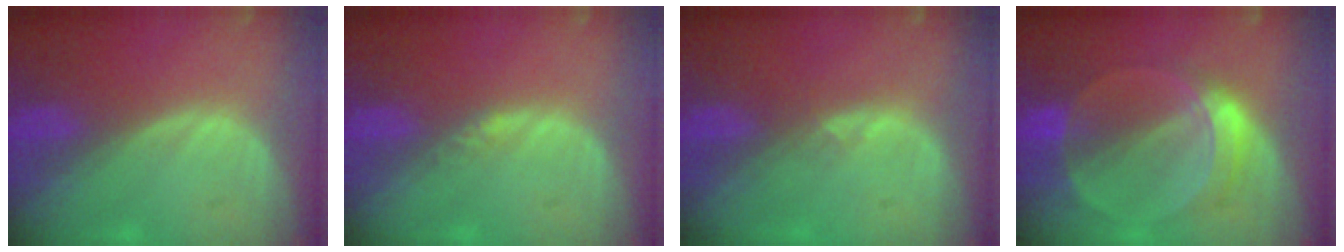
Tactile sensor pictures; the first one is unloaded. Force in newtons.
{"total": 1.0, "press": 0.8, "slide": 0.6}
{"total": 0.7, "press": 0.6, "slide": 0.3}
{"total": 6.1, "press": 5.7, "slide": 2.2}